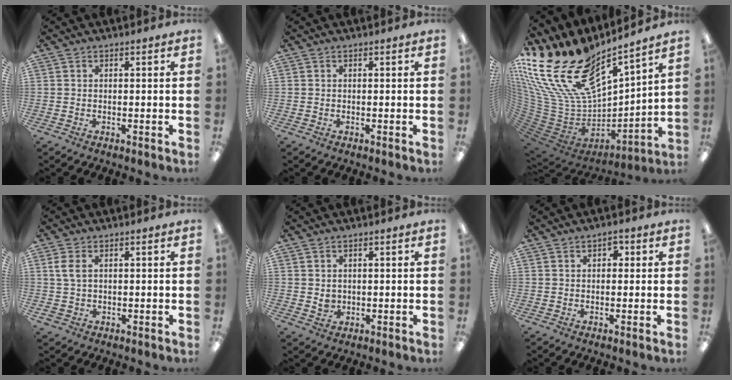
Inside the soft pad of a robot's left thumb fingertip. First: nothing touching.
{"total": 0.0}
{"total": 23.2, "force": [14.9, 11.8, 13.4], "torque": [-0.278, -0.123, 0.298]}
{"total": 4.2, "force": [0.9, 2.8, 3.0], "torque": [-0.068, 0.005, 0.016]}
{"total": 2.0, "force": [0.6, 1.7, 0.8], "torque": [-0.003, -0.004, 0.008]}
{"total": 2.2, "force": [0.9, 1.5, 1.3], "torque": [-0.011, 0.000, 0.010]}